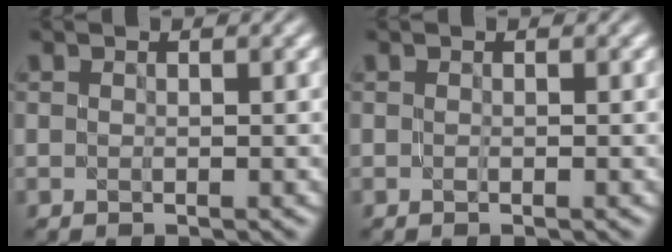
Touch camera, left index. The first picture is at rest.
{"total": 0.0}